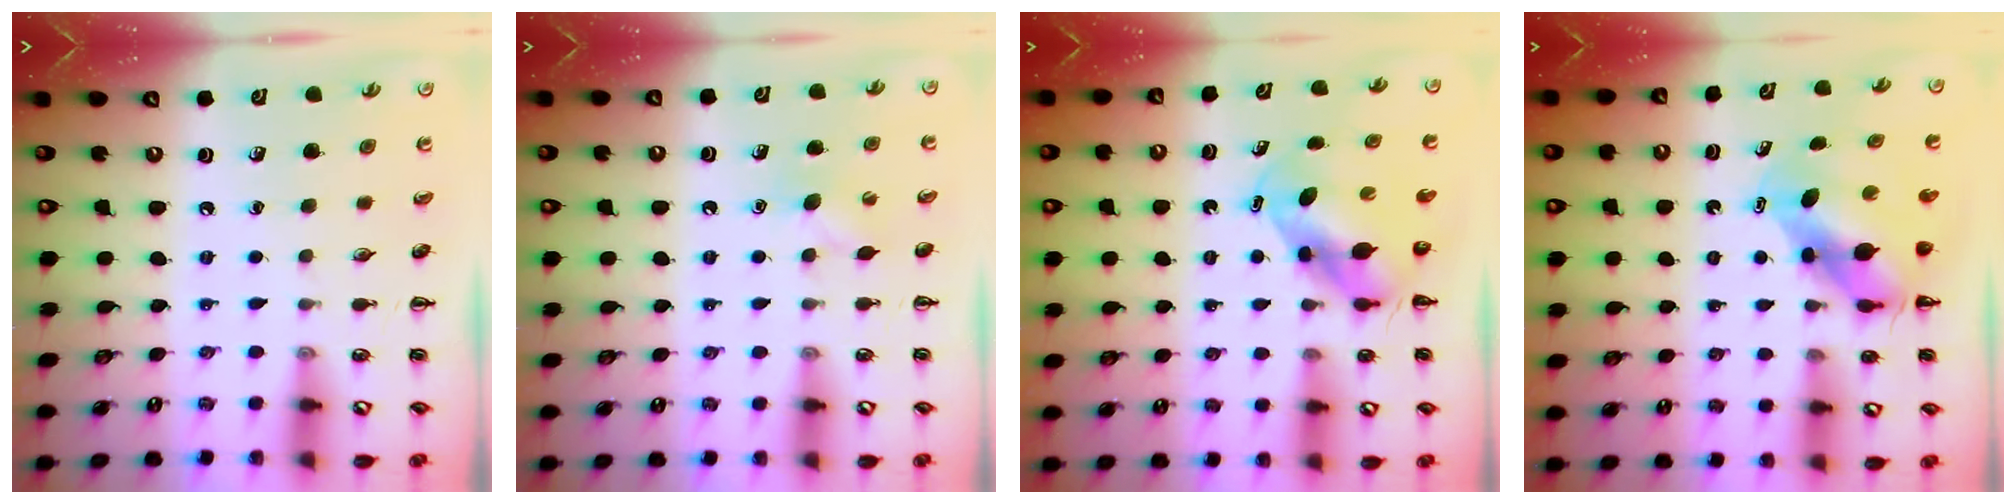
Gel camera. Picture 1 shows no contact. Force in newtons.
{"total": 3.9, "press": 3.8, "slide": 1.1}
{"total": 5.4, "press": 5.3, "slide": 0.6}
{"total": 6.8, "press": 6.6, "slide": 1.5}